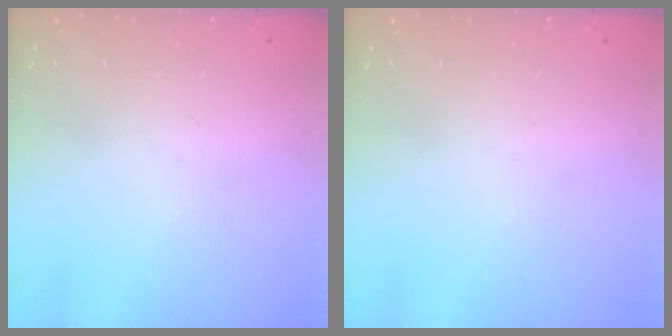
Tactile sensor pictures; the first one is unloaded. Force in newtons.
{"total": 0.0}